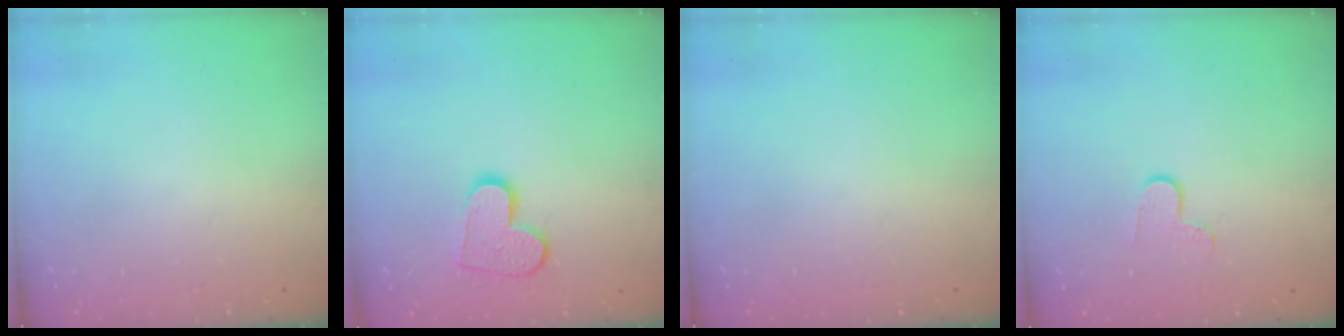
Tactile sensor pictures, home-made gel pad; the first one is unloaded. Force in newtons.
{"total": 10.8, "press": 10.7, "slide": 0.9}
{"total": 0.0}
{"total": 4.6, "press": 4.6, "slide": 0.5}